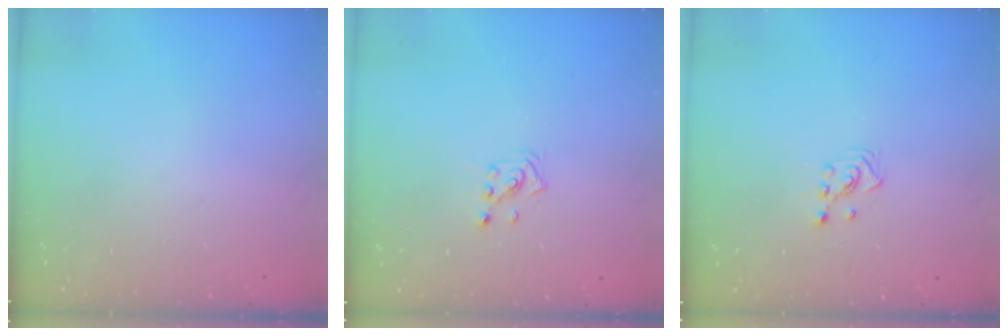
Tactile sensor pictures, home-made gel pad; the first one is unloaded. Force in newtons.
{"total": 1.4, "press": 1.4, "slide": 0.1}
{"total": 2.5, "press": 2.4, "slide": 0.8}